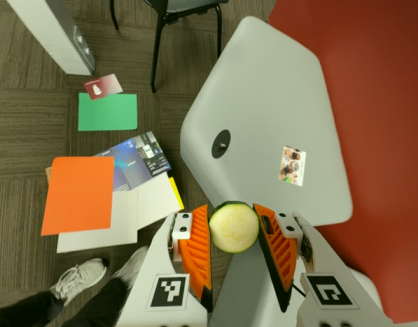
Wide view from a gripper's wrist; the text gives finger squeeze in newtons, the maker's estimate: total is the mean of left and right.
{"total": 10.0, "left": 10.6, "right": 9.5}